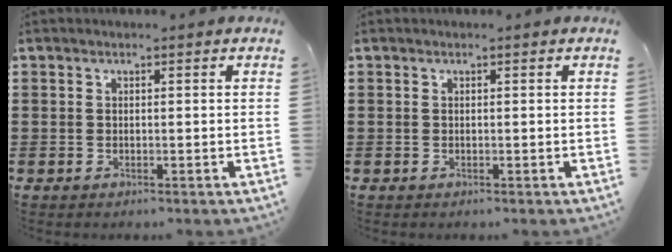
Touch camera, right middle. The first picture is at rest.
{"total": 0.0}